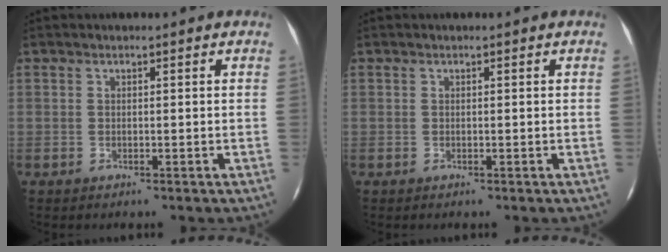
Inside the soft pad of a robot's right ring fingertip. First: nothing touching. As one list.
[{"total": 0.0}]